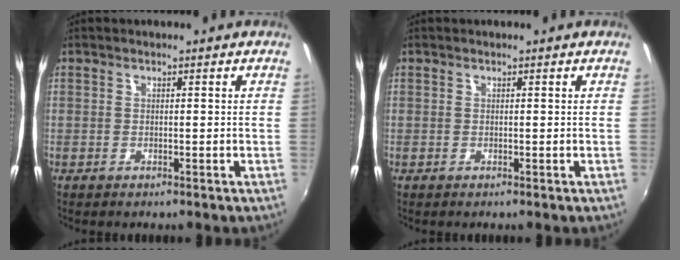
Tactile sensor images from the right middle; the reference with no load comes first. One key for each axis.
{"total": 0.0}